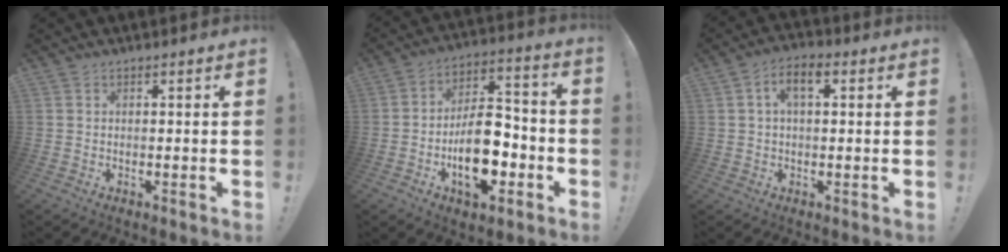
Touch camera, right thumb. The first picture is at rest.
{"total": 17.2, "force": [-6.1, 10.1, 12.5], "torque": [-0.193, 0.046, -0.092]}
{"total": 6.3, "force": [1.4, 3.6, 5.1], "torque": [-0.084, 0.013, 0.023]}